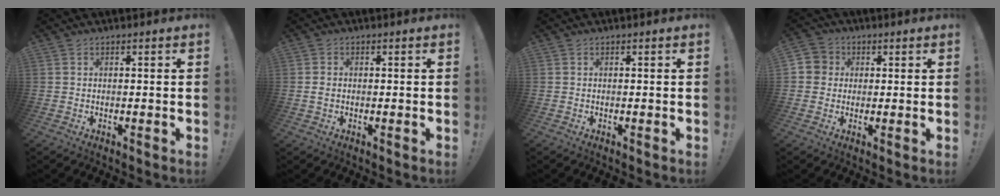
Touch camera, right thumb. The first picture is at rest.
{"total": 2.1, "force": [0.1, 1.6, 1.4], "torque": [-0.026, 0.007, 0.002]}
{"total": 0.0}
{"total": 5.0, "force": [0.3, 4.8, 1.2], "torque": [-0.022, 0.007, 0.007]}